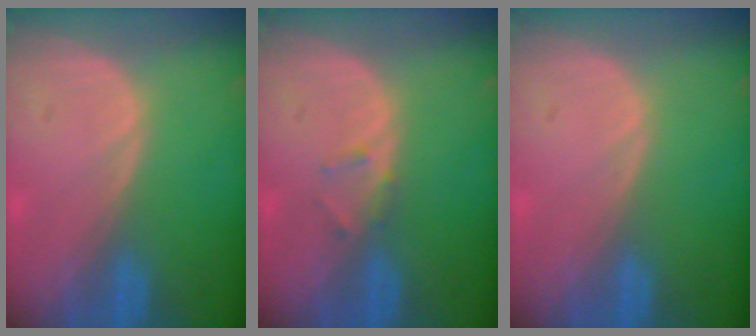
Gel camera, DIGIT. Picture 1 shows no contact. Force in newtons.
{"total": 1.3, "press": 1.3, "slide": 0.4}
{"total": 0.0}